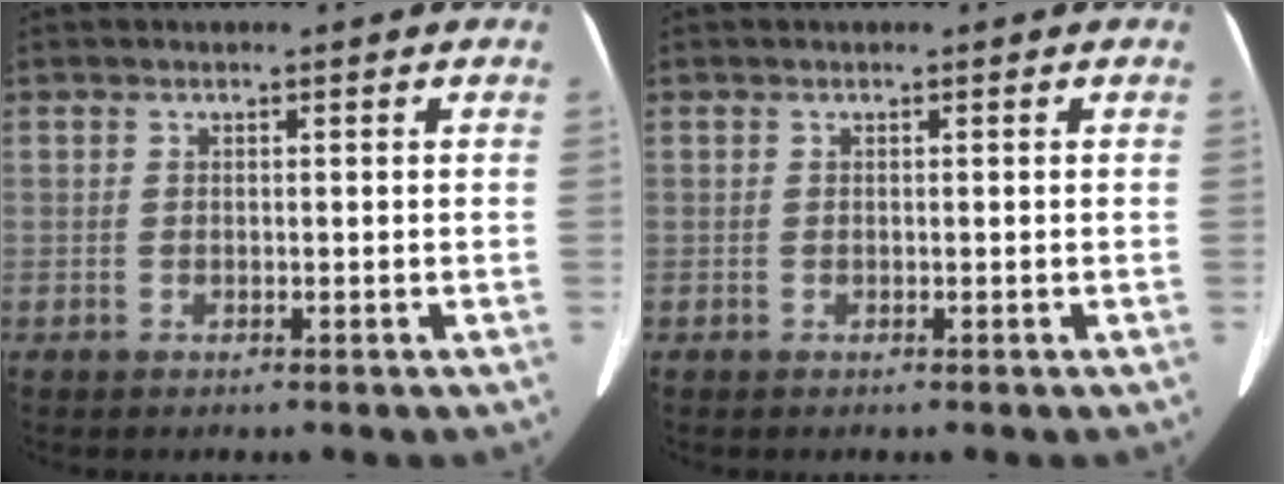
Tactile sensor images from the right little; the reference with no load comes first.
{"total": 0.0}